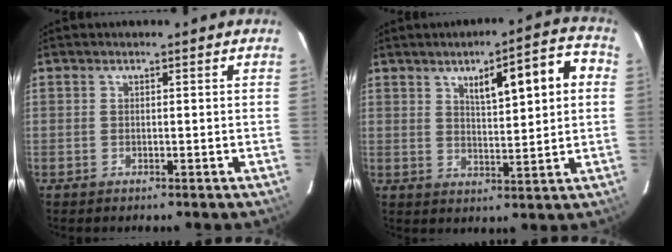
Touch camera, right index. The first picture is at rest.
{"total": 10.3, "force": [3.2, 2.1, 9.6], "torque": [-0.138, 0.022, 0.047]}